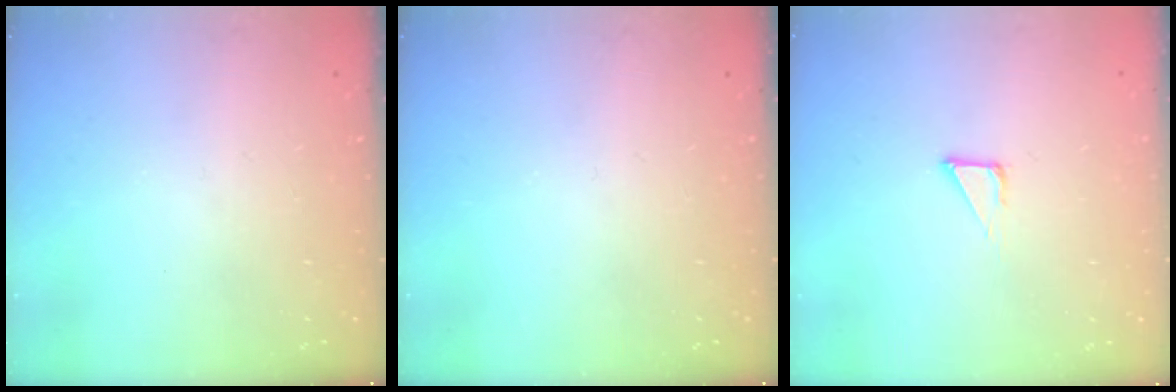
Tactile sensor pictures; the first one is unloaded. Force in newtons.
{"total": 0.0}
{"total": 3.5, "press": 3.5, "slide": 0.2}